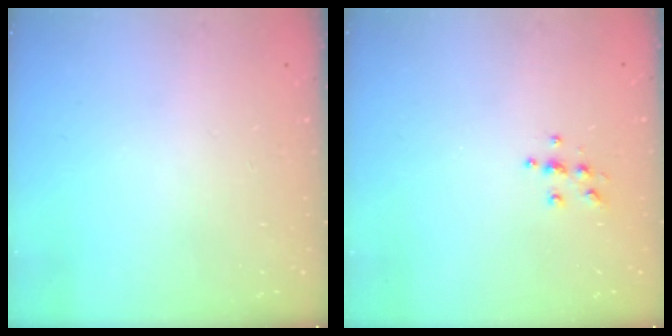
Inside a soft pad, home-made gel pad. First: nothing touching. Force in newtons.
{"total": 5.5, "press": 5.5, "slide": 0.4}